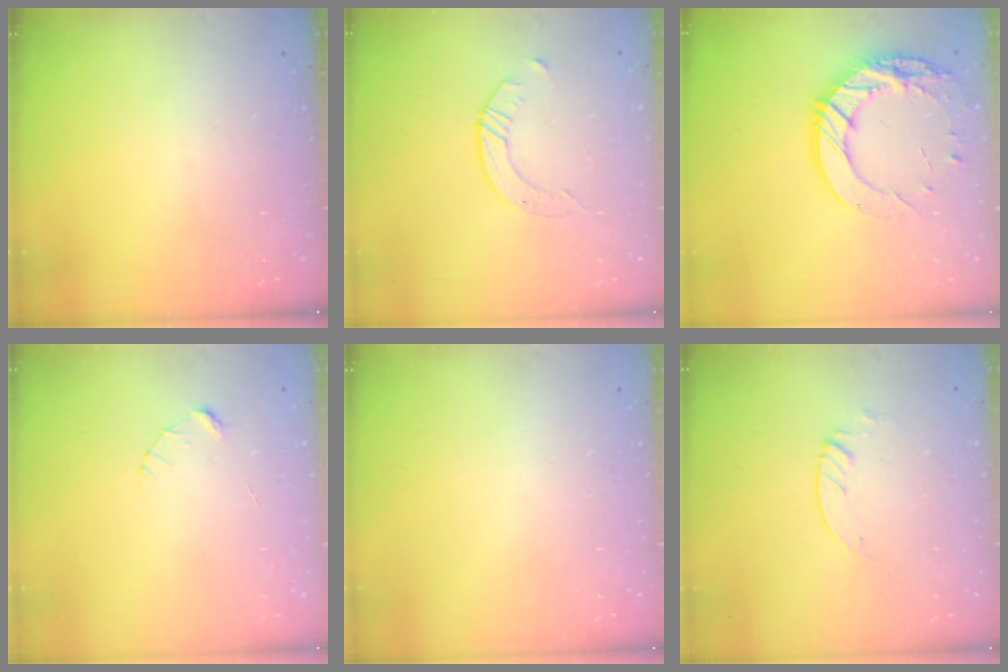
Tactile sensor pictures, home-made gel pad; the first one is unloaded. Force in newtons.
{"total": 2.6, "press": 2.6, "slide": 0.3}
{"total": 16.5, "press": 16.5, "slide": 1.4}
{"total": 2.4, "press": 2.4, "slide": 0.2}
{"total": 0.0}
{"total": 2.3, "press": 2.3, "slide": 0.2}